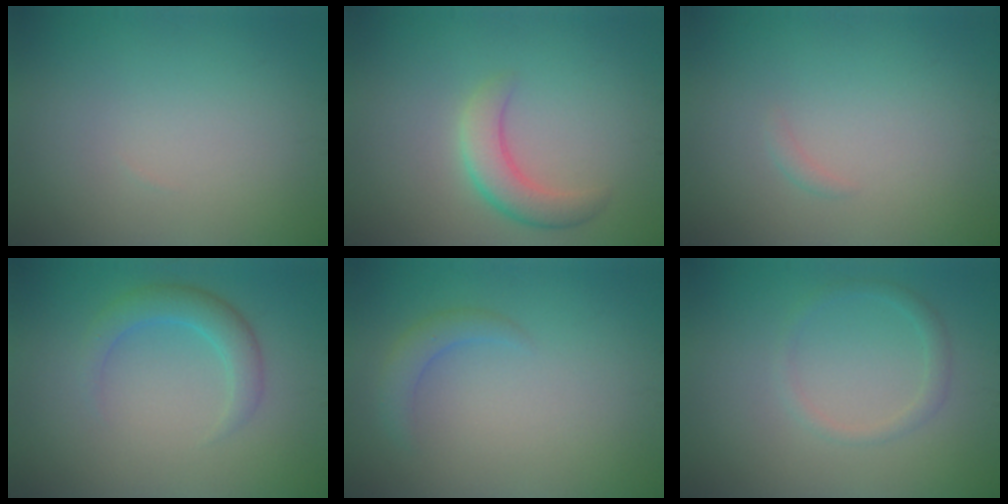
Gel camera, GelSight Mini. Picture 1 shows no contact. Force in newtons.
{"total": 3.2, "press": 3.2, "slide": 0.2}
{"total": 0.5, "press": 0.5, "slide": 0.1}
{"total": 2.8, "press": 2.8, "slide": 0.1}
{"total": 1.7, "press": 1.7, "slide": 0.2}
{"total": 1.4, "press": 1.4, "slide": 0.0}